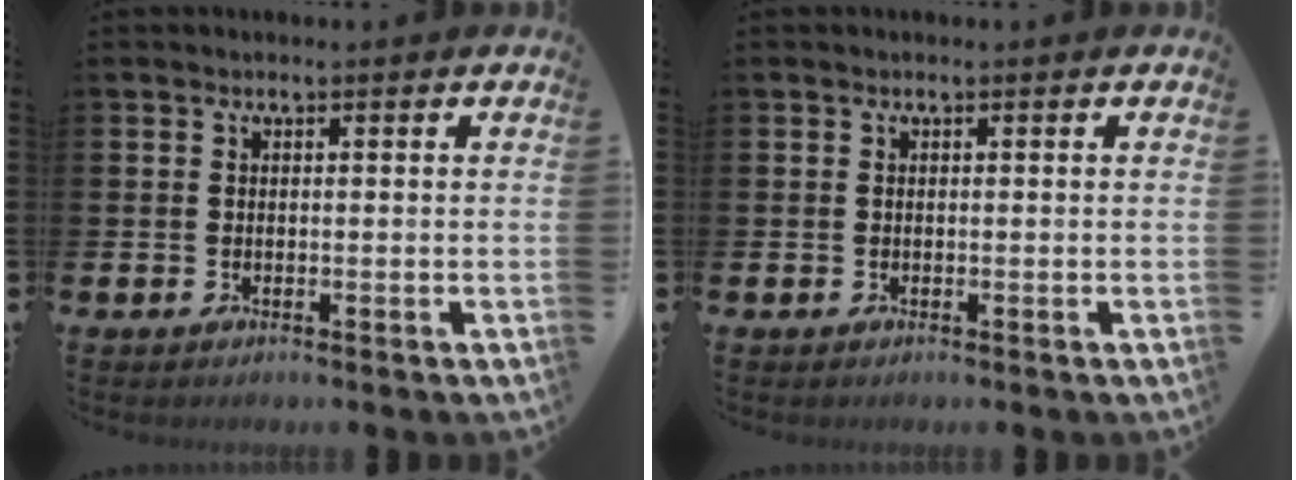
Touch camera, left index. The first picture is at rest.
{"total": 0.0}